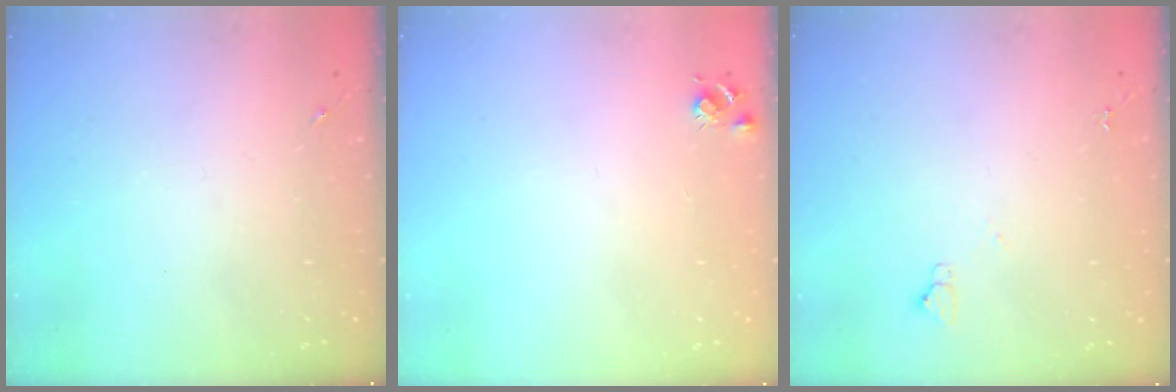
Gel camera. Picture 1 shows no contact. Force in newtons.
{"total": 5.3, "press": 5.3, "slide": 0.6}
{"total": 3.8, "press": 3.8, "slide": 0.5}